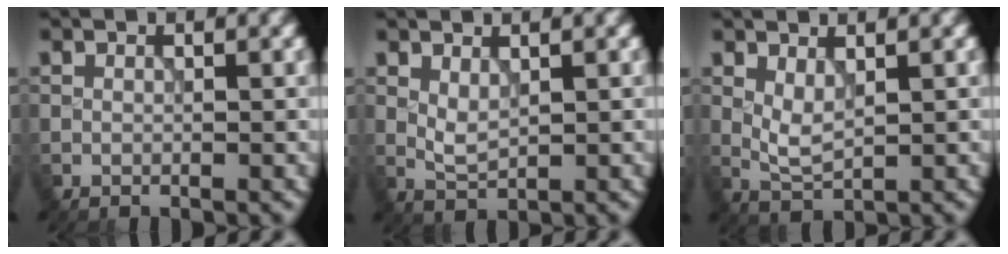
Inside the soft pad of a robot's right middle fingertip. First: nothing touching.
{"total": 1.7, "force": [0.7, 0.7, 1.4], "torque": [-0.032, -0.002, 0.019]}
{"total": 2.1, "force": [0.8, 0.8, 1.8], "torque": [-0.043, -0.004, 0.021]}